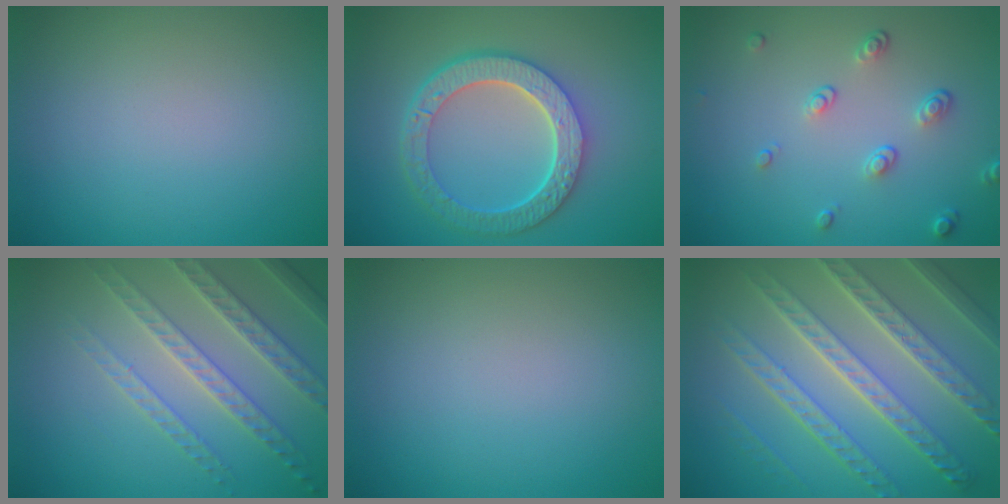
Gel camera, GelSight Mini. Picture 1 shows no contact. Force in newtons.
{"total": 6.4, "press": 4.9, "slide": 4.1}
{"total": 2.2, "press": 1.4, "slide": 1.7}
{"total": 4.0, "press": 3.9, "slide": 0.8}
{"total": 0.0}
{"total": 8.8, "press": 6.3, "slide": 6.2}